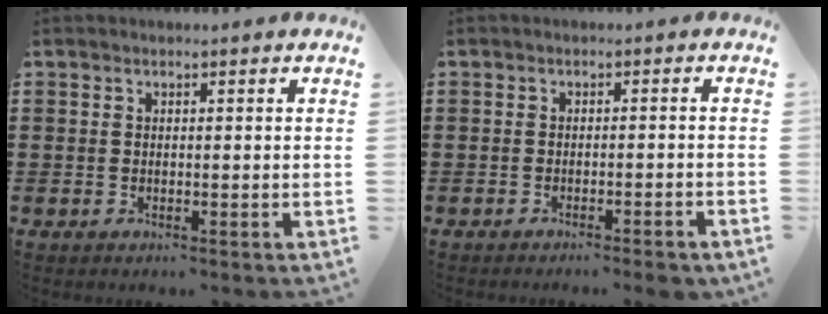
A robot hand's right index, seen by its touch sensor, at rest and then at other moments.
{"total": 1.8, "force": [-1.6, -0.2, 0.8], "torque": [-0.013, 0.001, -0.032]}